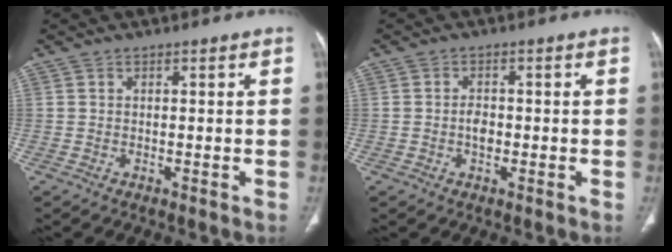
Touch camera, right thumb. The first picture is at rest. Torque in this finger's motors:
{"motor_torque": [1.02, 1.13, 0.65, -0.38, -0.02]}